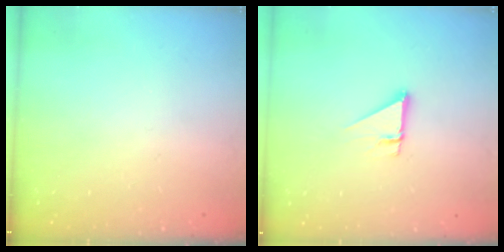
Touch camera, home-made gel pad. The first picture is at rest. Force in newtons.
{"total": 2.7, "press": 2.7, "slide": 0.2}